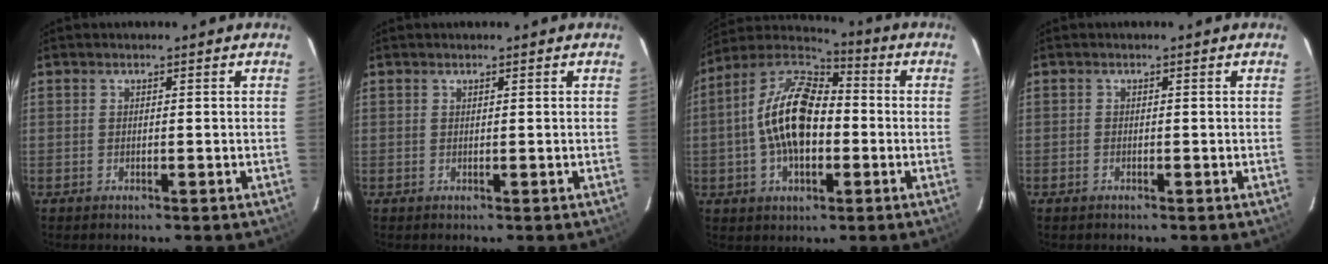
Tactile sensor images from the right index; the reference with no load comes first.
{"total": 0.0}
{"total": 15.5, "force": [-1.5, 8.4, 13.0], "torque": [-0.256, 0.016, -0.033]}
{"total": 0.7, "force": [-0.5, 0.4, 0.2], "torque": [-0.004, -0.001, -0.011]}